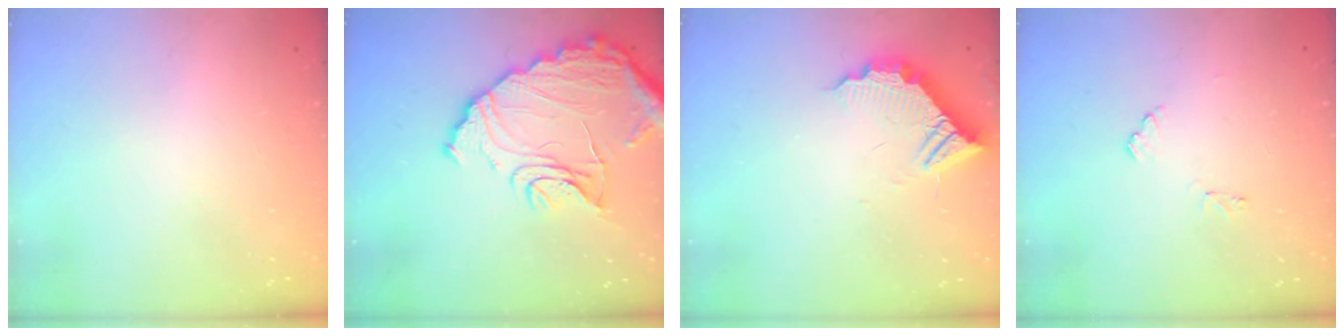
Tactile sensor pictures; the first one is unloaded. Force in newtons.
{"total": 17.4, "press": 17.3, "slide": 1.3}
{"total": 11.5, "press": 11.4, "slide": 0.7}
{"total": 6.9, "press": 6.9, "slide": 0.5}